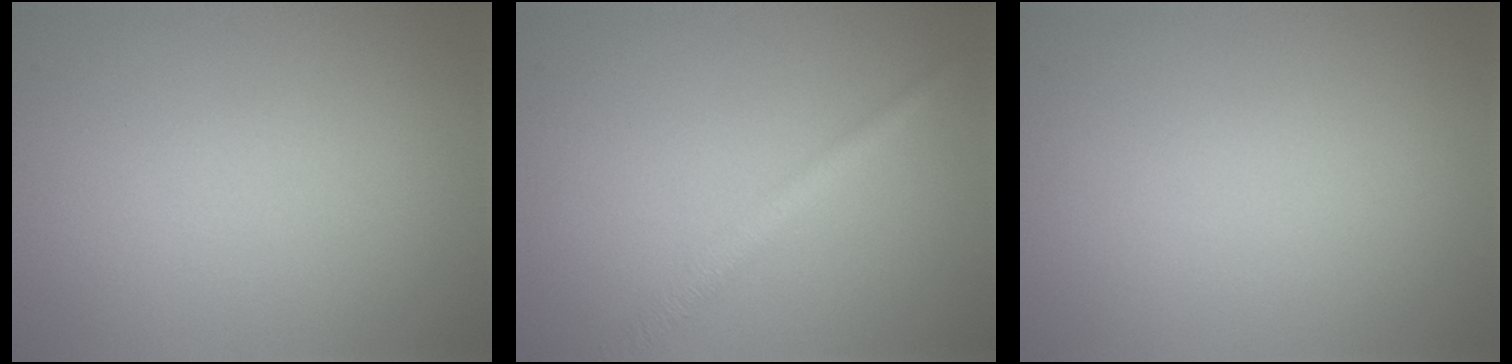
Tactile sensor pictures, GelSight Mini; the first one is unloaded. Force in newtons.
{"total": 2.0, "press": 2.0, "slide": 0.1}
{"total": 0.0}